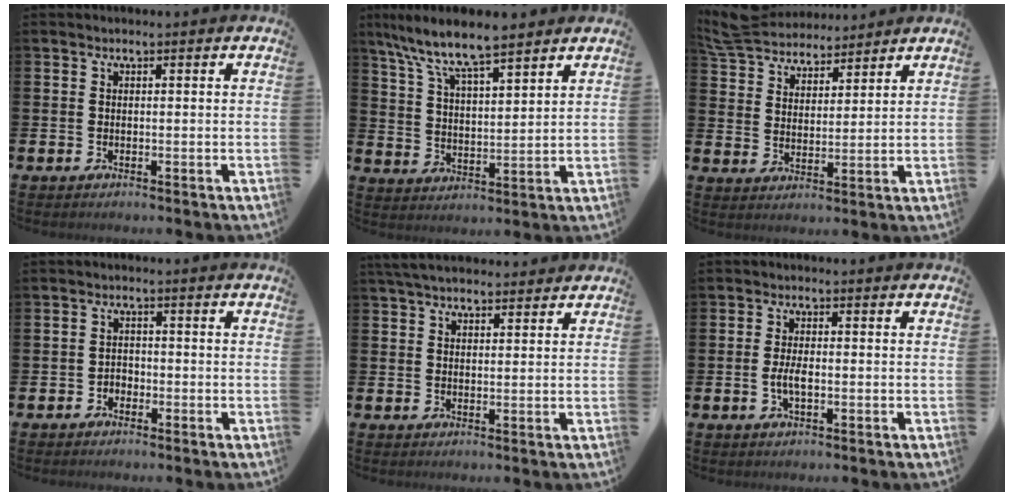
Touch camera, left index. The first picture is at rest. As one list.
[{"total": 8.3, "force": [7.5, 1.1, 3.4], "torque": [-0.099, -0.038, 0.134]}, {"total": 7.1, "force": [6.8, 1.9, 0.7], "torque": [-0.054, -0.033, 0.125]}, {"total": 1.6, "force": [-1.1, 1.1, 0.2], "torque": [-0.007, 0.004, -0.025]}, {"total": 4.1, "force": [3.8, 1.1, 1.2], "torque": [-0.033, -0.007, 0.072]}, {"total": 2.7, "force": [-0.5, 1.1, 2.4], "torque": [-0.044, 0.002, -0.011]}]